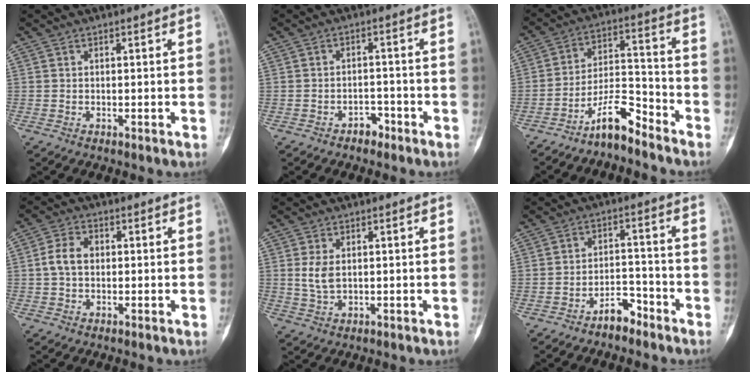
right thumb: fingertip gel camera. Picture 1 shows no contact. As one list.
[{"total": 2.8, "force": [-2.0, 1.7, 1.0], "torque": [-0.006, 0.018, -0.030]}, {"total": 9.0, "force": [-7.2, 2.4, 4.8], "torque": [-0.084, 0.076, -0.134]}, {"total": 5.1, "force": [0.3, 3.6, 3.5], "torque": [-0.068, 0.014, -0.001]}, {"total": 4.0, "force": [0.6, 2.3, 3.1], "torque": [-0.065, -0.004, 0.016]}, {"total": 5.1, "force": [-3.9, 2.4, 2.3], "torque": [-0.022, 0.041, -0.066]}]